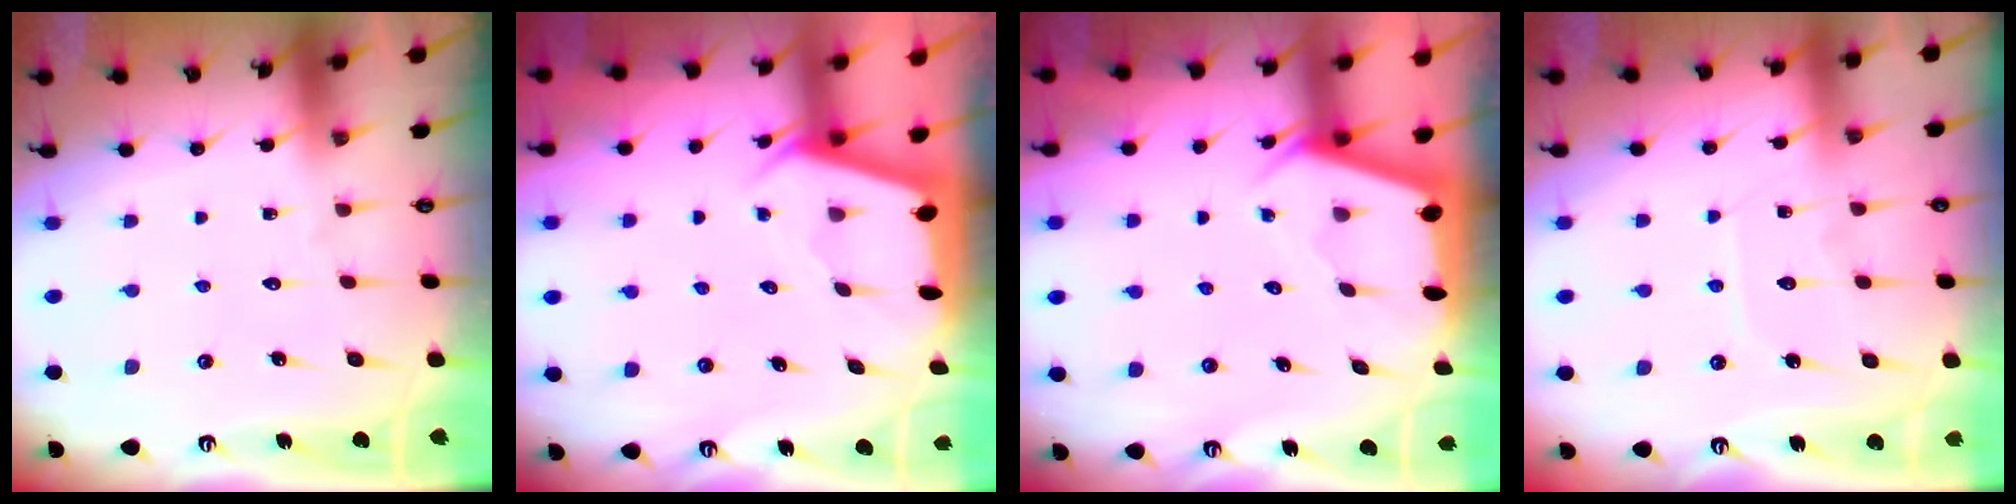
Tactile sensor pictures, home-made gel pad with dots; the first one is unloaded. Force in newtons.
{"total": 2.0, "press": 2.0, "slide": 0.3}
{"total": 2.3, "press": 2.3, "slide": 0.3}
{"total": 6.0, "press": 5.9, "slide": 0.7}